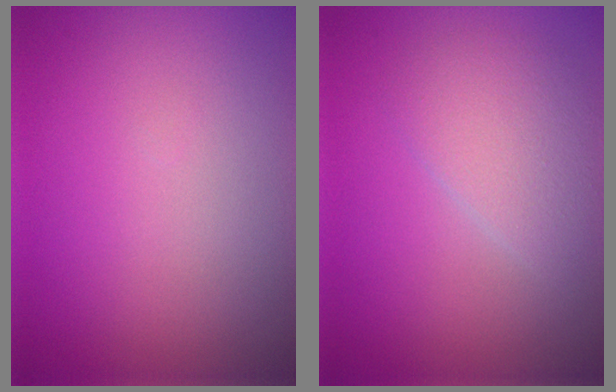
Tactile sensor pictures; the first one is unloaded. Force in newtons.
{"total": 3.0, "press": 3.0, "slide": 0.0}